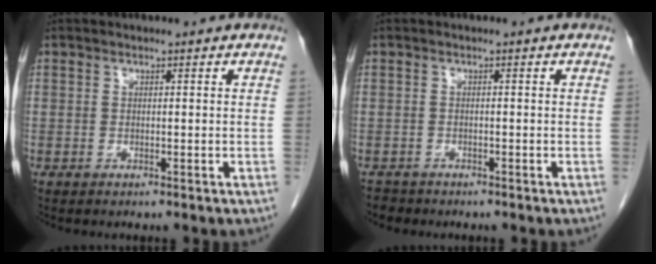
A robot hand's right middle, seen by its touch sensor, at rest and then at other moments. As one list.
[{"total": 1.5, "force": [-1.3, 0.7, -0.3], "torque": [0.000, 0.000, -0.023]}]